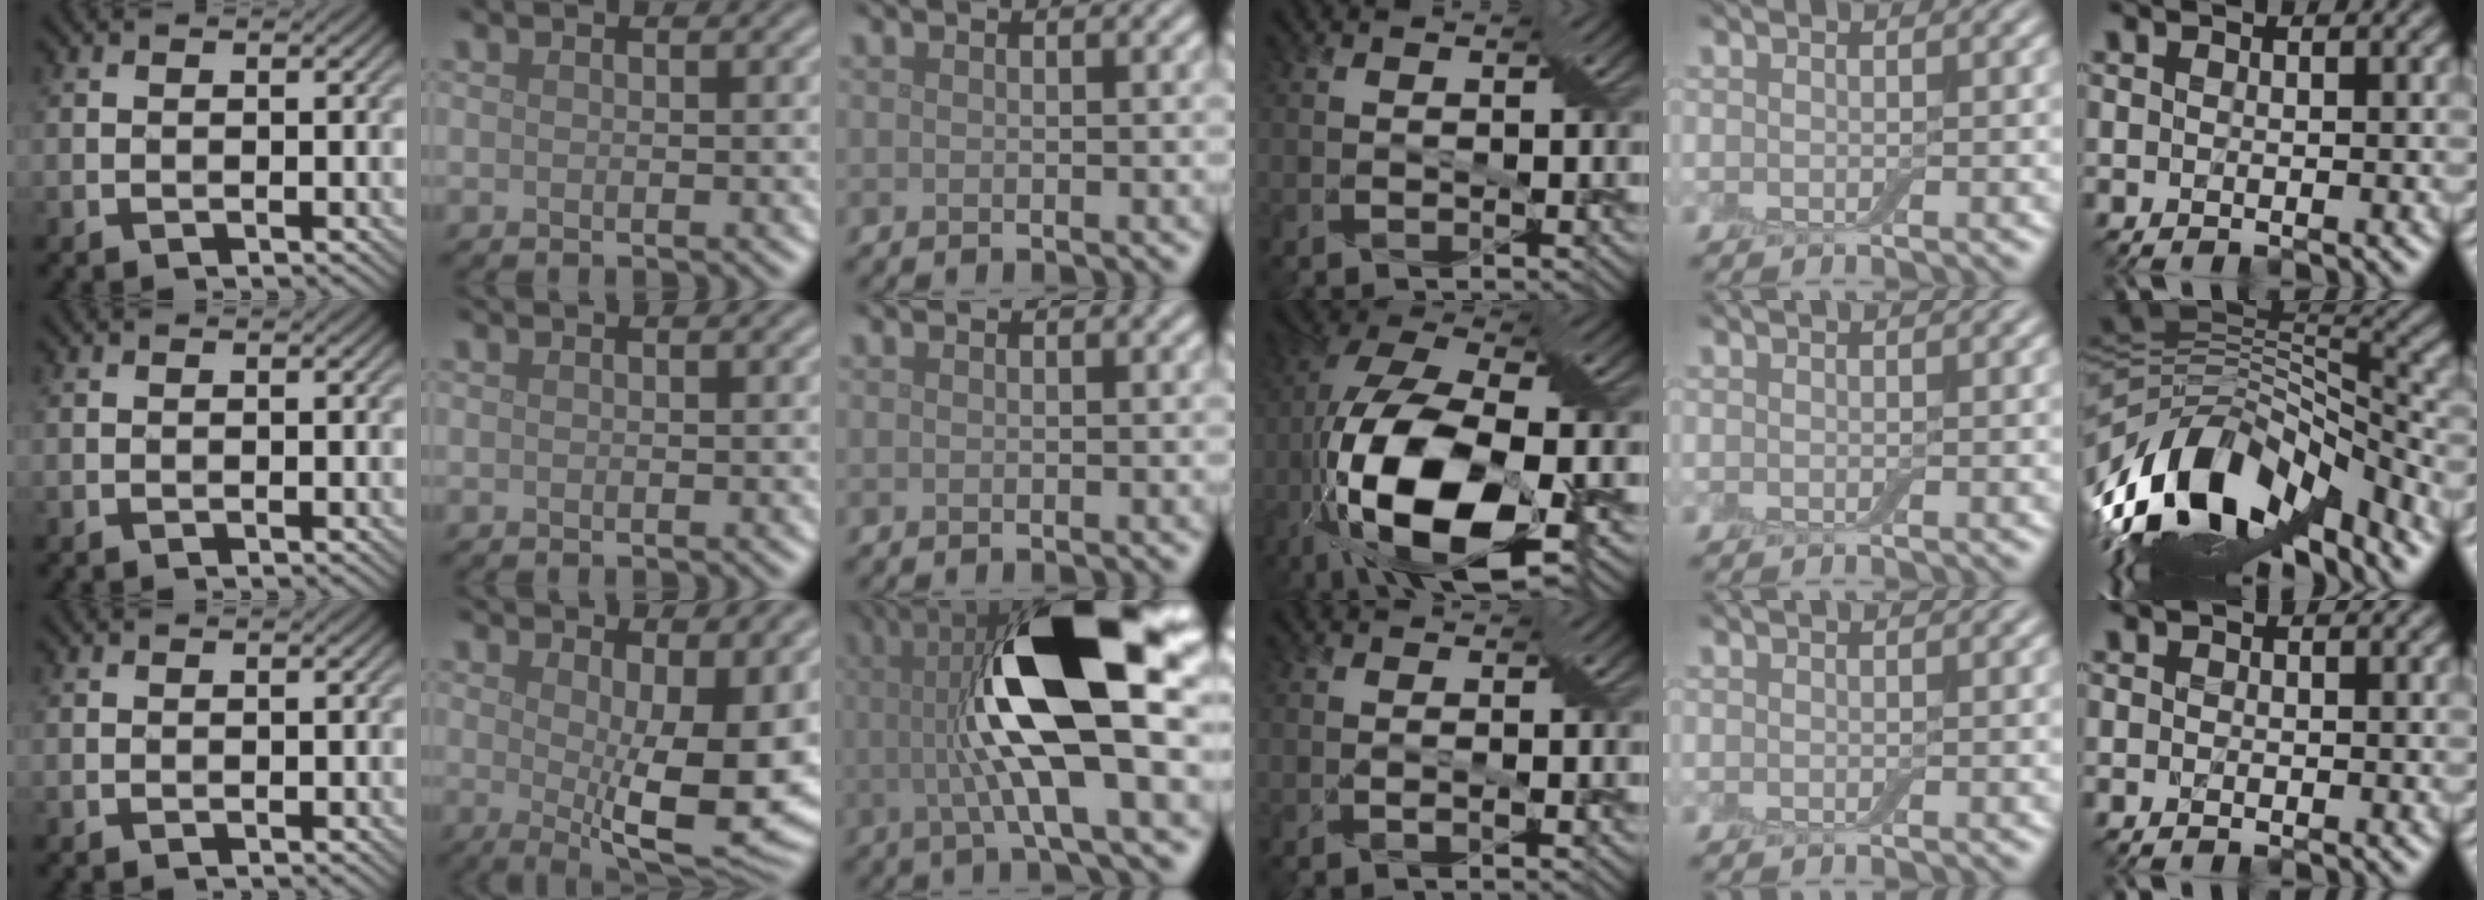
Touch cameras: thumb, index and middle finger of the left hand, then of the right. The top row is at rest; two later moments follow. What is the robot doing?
{"motion": "cut", "object": "aluminum foil"}